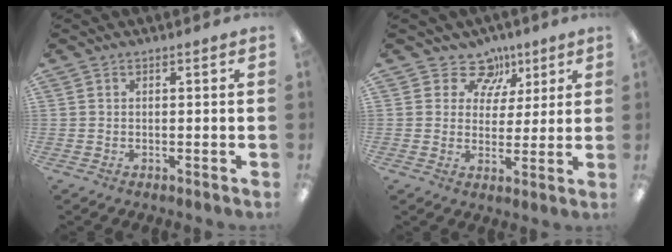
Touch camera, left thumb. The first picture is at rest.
{"total": 9.6, "force": [5.6, 7.4, 2.6], "torque": [-0.038, -0.030, 0.103]}